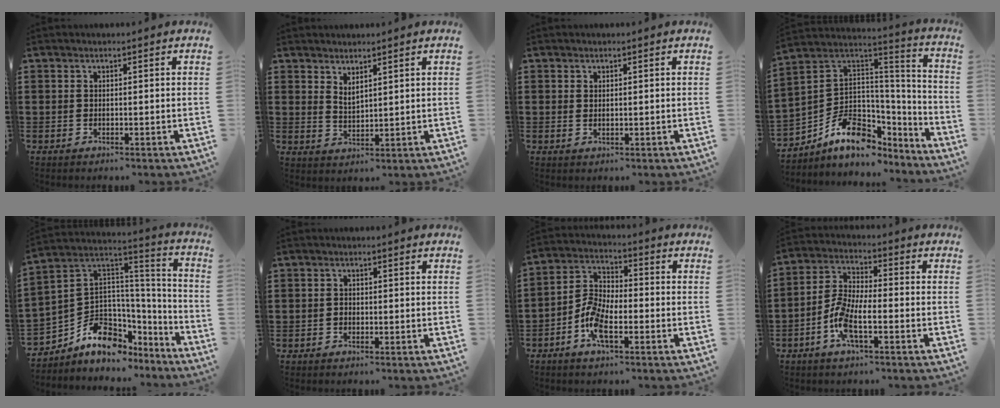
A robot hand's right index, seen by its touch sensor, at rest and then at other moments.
{"total": 2.0, "force": [1.9, 0.5, 0.5], "torque": [-0.013, 0.004, 0.036]}
{"total": 0.6, "force": [0.3, 0.3, 0.4], "torque": [-0.007, 0.004, 0.005]}
{"total": 10.8, "force": [-4.5, 8.1, 5.5], "torque": [-0.116, -0.001, -0.075]}
{"total": 10.0, "force": [-4.9, 7.6, 4.2], "torque": [-0.101, -0.008, -0.087]}
{"total": 0.8, "force": [-0.4, 0.6, 0.4], "torque": [-0.010, 0.000, -0.008]}
{"total": 6.9, "force": [-3.0, 3.1, 5.4], "torque": [-0.133, 0.000, -0.064]}
{"total": 6.7, "force": [-2.8, 2.2, 5.6], "torque": [-0.144, -0.010, -0.061]}